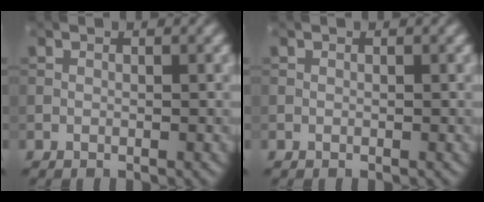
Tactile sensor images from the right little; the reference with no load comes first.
{"total": 0.0}